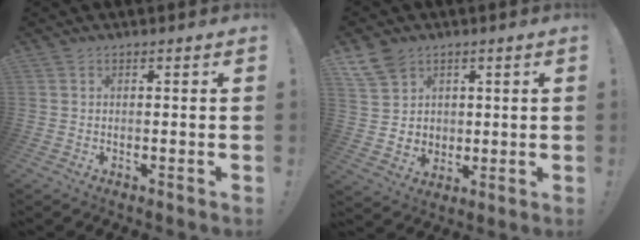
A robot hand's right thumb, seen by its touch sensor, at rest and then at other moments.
{"total": 9.6, "force": [5.2, 7.6, 2.8], "torque": [-0.055, -0.020, 0.110]}